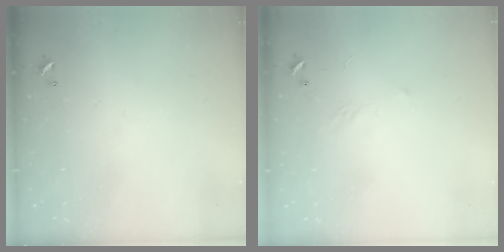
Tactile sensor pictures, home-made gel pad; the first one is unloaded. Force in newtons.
{"total": 5.7, "press": 5.6, "slide": 1.1}